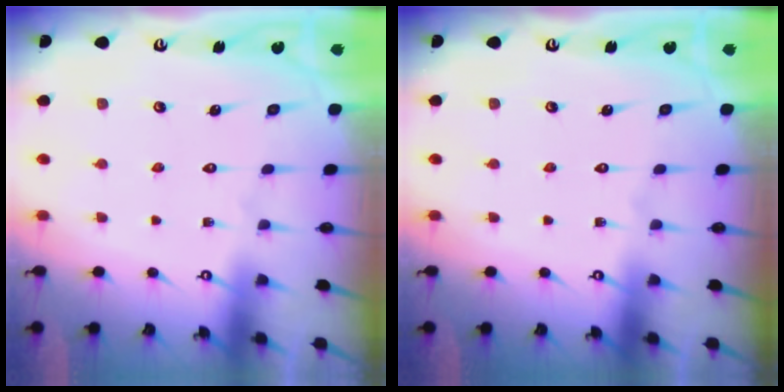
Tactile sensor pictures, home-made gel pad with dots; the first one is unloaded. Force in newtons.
{"total": 0.0}